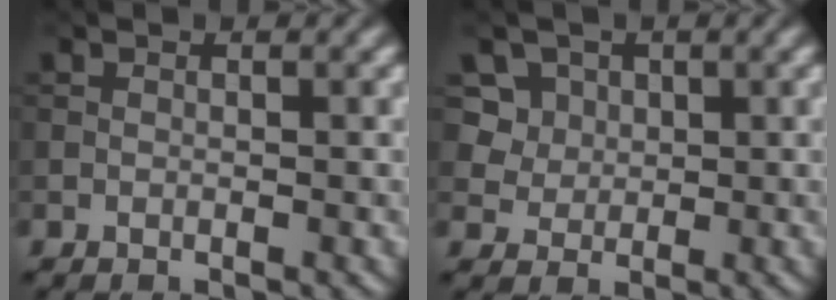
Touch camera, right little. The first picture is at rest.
{"total": 6.1, "force": [3.0, 4.8, 2.4], "torque": [-0.050, 0.003, 0.048]}